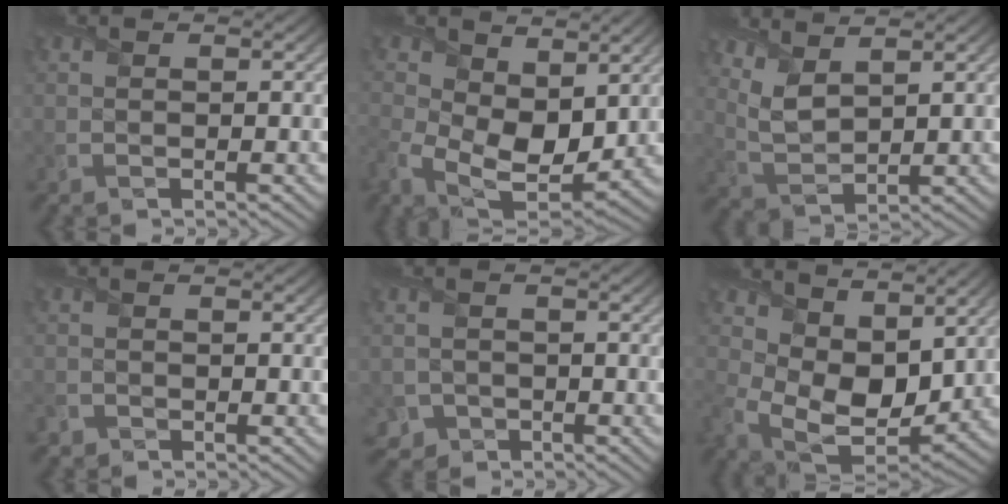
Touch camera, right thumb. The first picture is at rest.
{"total": 11.1, "force": [1.1, 7.3, 8.2], "torque": [-0.195, -0.028, 0.030]}
{"total": 5.6, "force": [4.1, 2.0, 3.3], "torque": [-0.089, 0.001, 0.089]}
{"total": 1.4, "force": [-1.0, 1.0, 0.2], "torque": [-0.004, -0.004, -0.023]}
{"total": 2.9, "force": [-1.7, 2.4, 0.5], "torque": [-0.010, -0.006, -0.033]}
{"total": 11.1, "force": [3.6, 7.6, 7.3], "torque": [-0.172, -0.030, 0.074]}